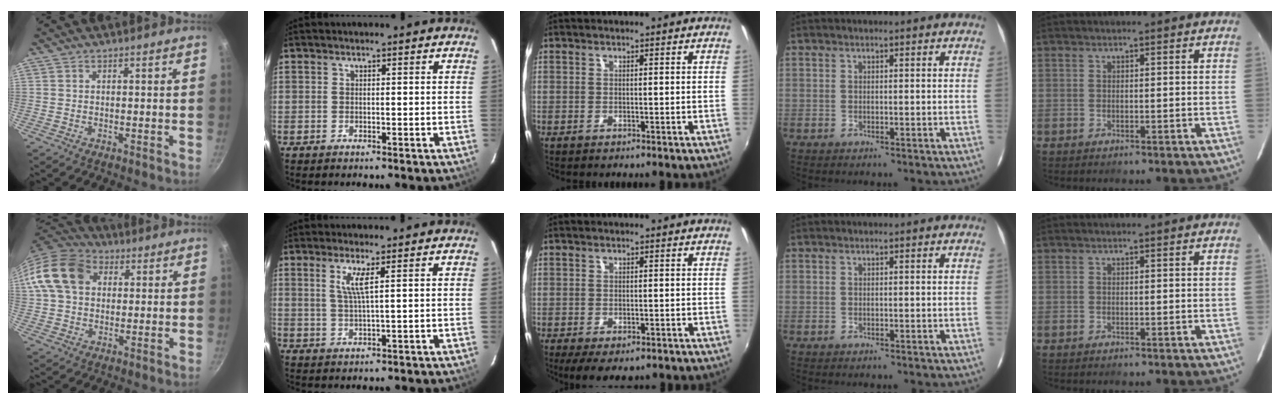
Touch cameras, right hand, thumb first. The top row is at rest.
{"thumb": {"total": 13.6, "force": [3.1, 10.3, 8.4], "torque": [-0.141, 0.023, 0.038]}, "index": {"total": 3.6, "force": [1.5, -0.3, 3.2], "torque": [-0.065, -0.005, 0.029]}, "middle": {"total": 4.7, "force": [-2.7, 2.2, 3.1], "torque": [-0.064, -0.020, -0.041]}}